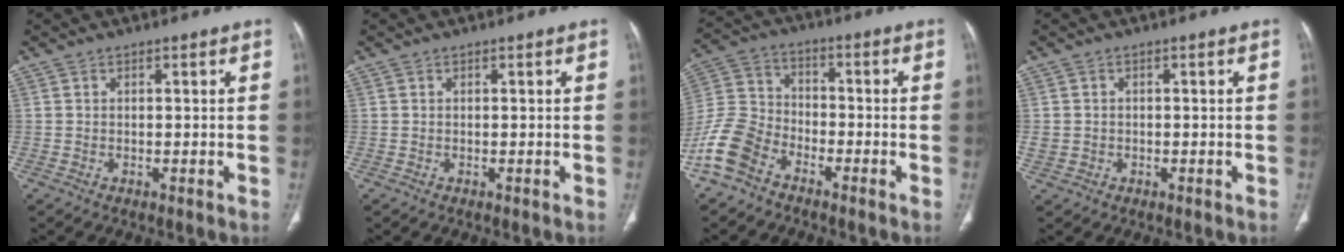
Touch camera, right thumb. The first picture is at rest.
{"total": 0.0}
{"total": 10.2, "force": [-6.6, 6.3, 4.5], "torque": [-0.095, 0.038, -0.145]}
{"total": 2.1, "force": [-0.3, 1.9, 0.8], "torque": [-0.010, 0.007, -0.001]}